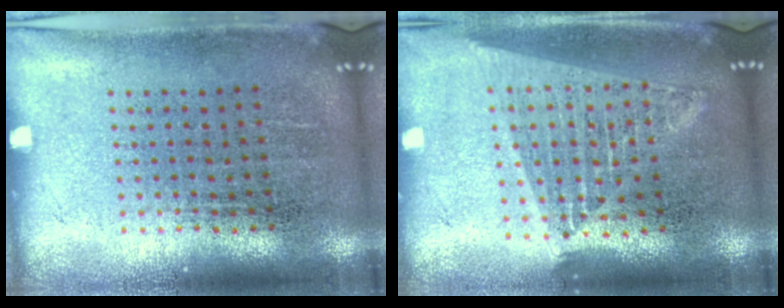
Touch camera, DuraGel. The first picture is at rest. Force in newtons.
{"total": 1.8, "press": 1.6, "slide": 0.8}